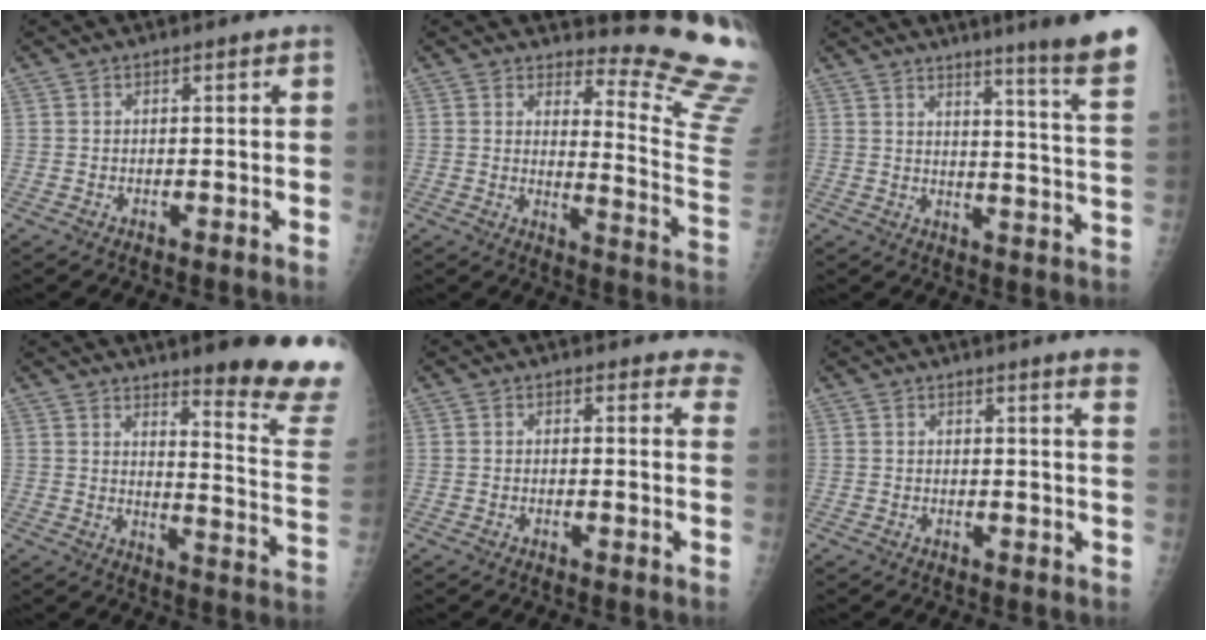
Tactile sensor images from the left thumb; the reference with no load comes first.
{"total": 14.2, "force": [13.3, 0.9, 4.8], "torque": [-0.042, -0.192, 0.144]}
{"total": 16.9, "force": [12.8, -1.1, 10.9], "torque": [-0.127, -0.107, 0.152]}
{"total": 18.2, "force": [14.2, 1.5, 11.3], "torque": [-0.113, -0.131, 0.179]}
{"total": 7.1, "force": [6.6, 2.2, 1.0], "torque": [0.037, -0.026, 0.039]}
{"total": 7.3, "force": [6.0, -0.7, 4.2], "torque": [-0.045, -0.033, 0.045]}